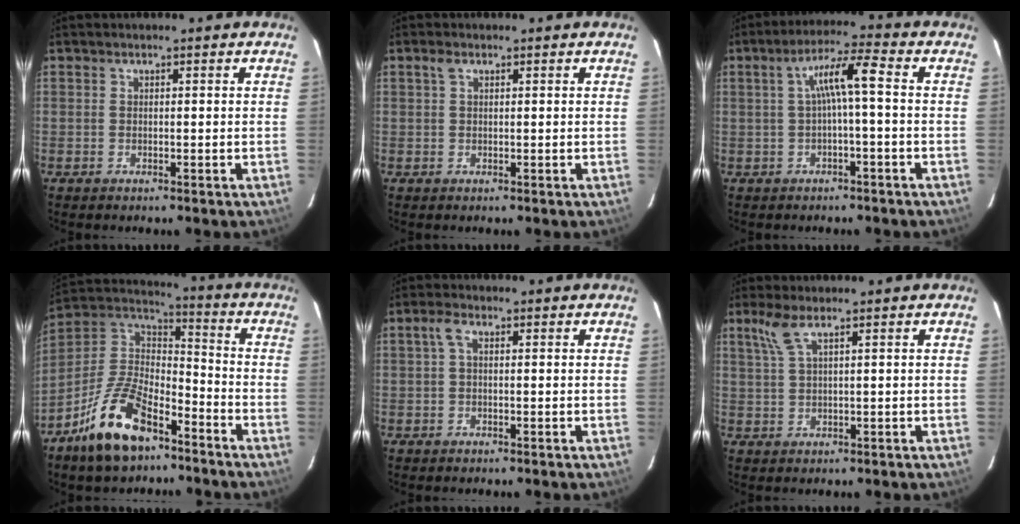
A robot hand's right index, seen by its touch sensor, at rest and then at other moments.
{"total": 1.2, "force": [0.6, 0.7, 0.9], "torque": [-0.019, 0.005, 0.010]}
{"total": 5.9, "force": [-0.5, 0.1, 5.9], "torque": [-0.117, 0.014, -0.003]}
{"total": 16.8, "force": [-10.6, 7.7, 10.5], "torque": [-0.223, 0.007, -0.194]}
{"total": 2.2, "force": [0.4, 1.0, 2.0], "torque": [-0.043, 0.009, 0.006]}
{"total": 3.3, "force": [1.9, 0.0, 2.7], "torque": [-0.062, 0.003, 0.046]}